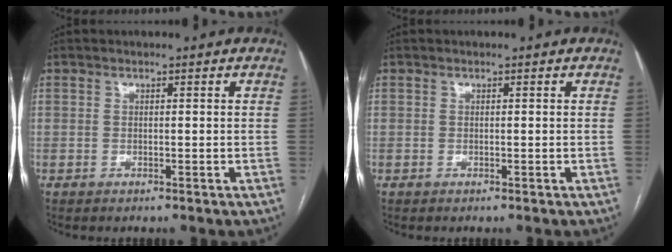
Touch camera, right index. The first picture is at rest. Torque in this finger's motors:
{"motor_torque": [-0.09, 0.09, 0.00, 0.00]}